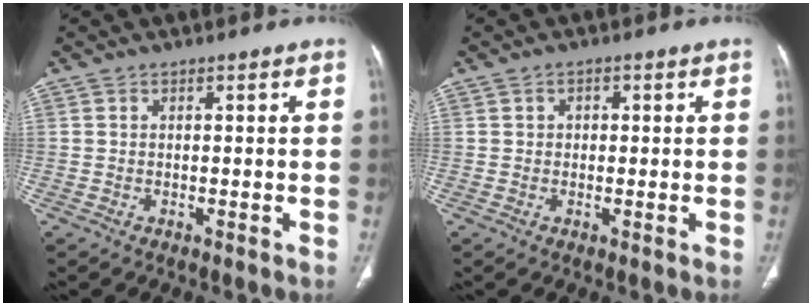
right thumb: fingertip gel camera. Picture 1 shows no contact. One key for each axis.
{"total": 1.6, "fx": 0.4, "fy": 1.4, "fz": 0.7, "tx": 0.000, "ty": 0.002, "tz": 0.002}